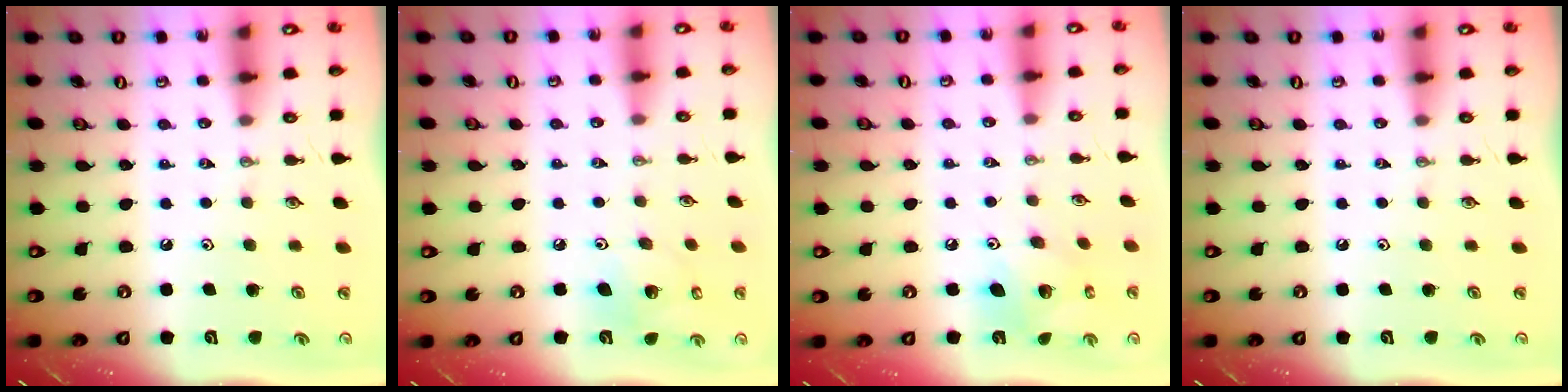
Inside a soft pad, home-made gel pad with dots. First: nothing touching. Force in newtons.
{"total": 7.7, "press": 7.5, "slide": 1.7}
{"total": 10.1, "press": 10.1, "slide": 0.9}
{"total": 0.0}